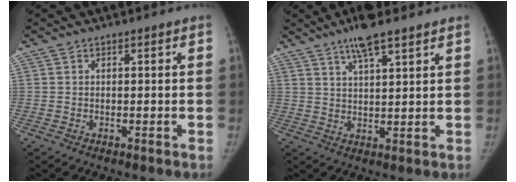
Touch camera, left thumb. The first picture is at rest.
{"total": 7.2, "force": [5.1, 1.5, 4.8], "torque": [-0.083, -0.018, 0.089]}